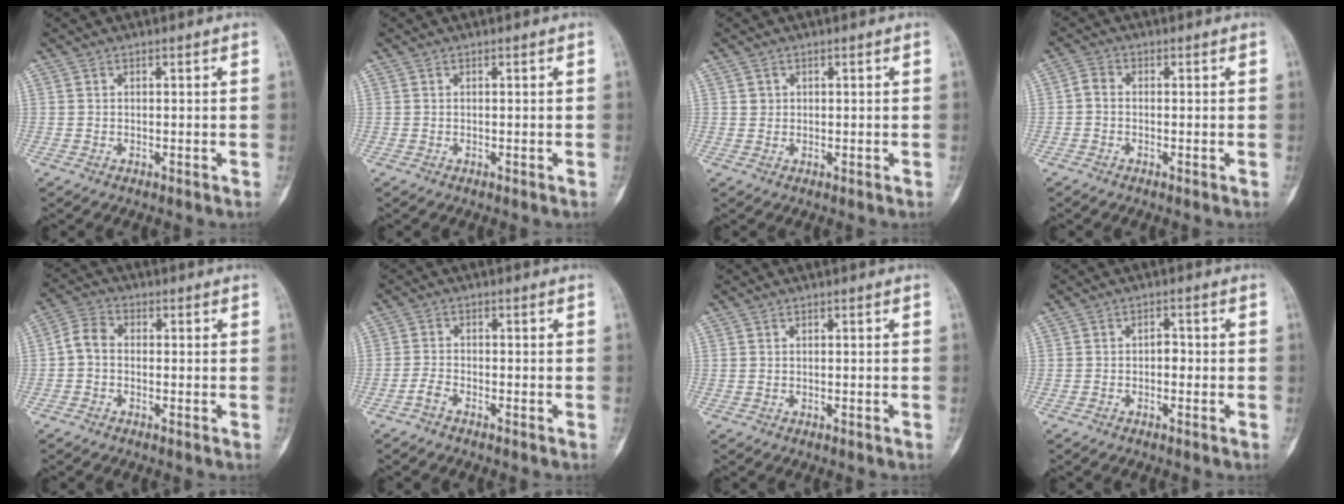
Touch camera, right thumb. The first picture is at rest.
{"total": 0.0}
{"total": 1.0, "force": [0.3, 1.0, 0.1], "torque": [0.012, 0.004, 0.005]}
{"total": 2.2, "force": [-0.7, 1.5, 1.5], "torque": [-0.025, 0.012, -0.022]}
{"total": 4.3, "force": [-0.8, 3.1, 2.9], "torque": [-0.049, 0.018, -0.029]}
{"total": 2.3, "force": [-1.7, 0.9, 1.2], "torque": [-0.027, 0.014, -0.036]}
{"total": 0.0}
{"total": 1.9, "force": [-0.4, 1.2, 1.3], "torque": [-0.005, 0.014, -0.011]}